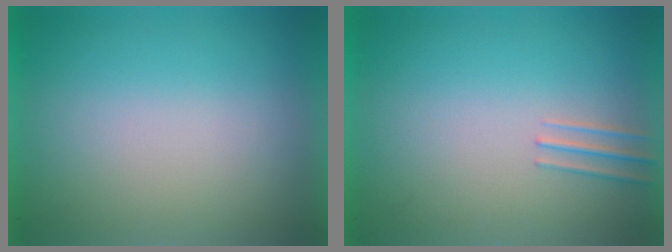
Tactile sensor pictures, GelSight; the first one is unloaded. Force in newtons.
{"total": 1.0}